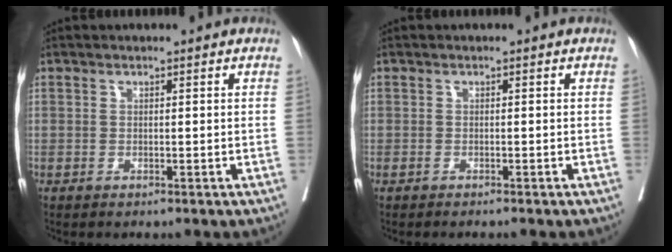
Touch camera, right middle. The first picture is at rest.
{"total": 0.9, "force": [-0.7, 0.2, 0.6], "torque": [-0.013, -0.003, -0.009]}